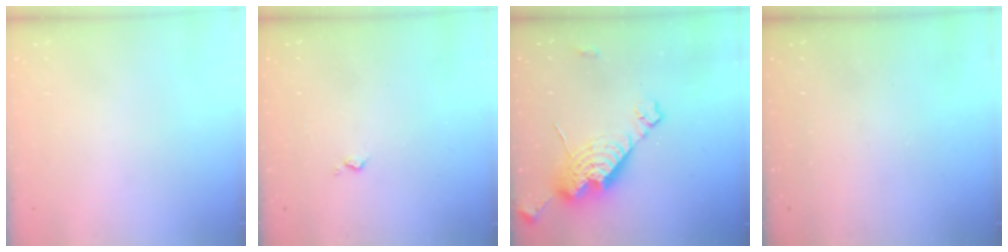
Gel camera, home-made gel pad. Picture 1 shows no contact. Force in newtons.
{"total": 2.9, "press": 2.9, "slide": 0.5}
{"total": 14.3, "press": 14.3, "slide": 1.3}
{"total": 0.0}